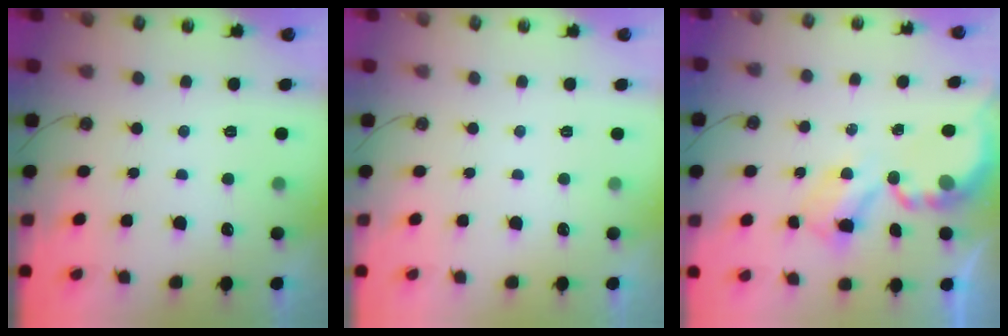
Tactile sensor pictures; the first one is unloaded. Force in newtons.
{"total": 0.0}
{"total": 5.5, "press": 5.5, "slide": 0.3}